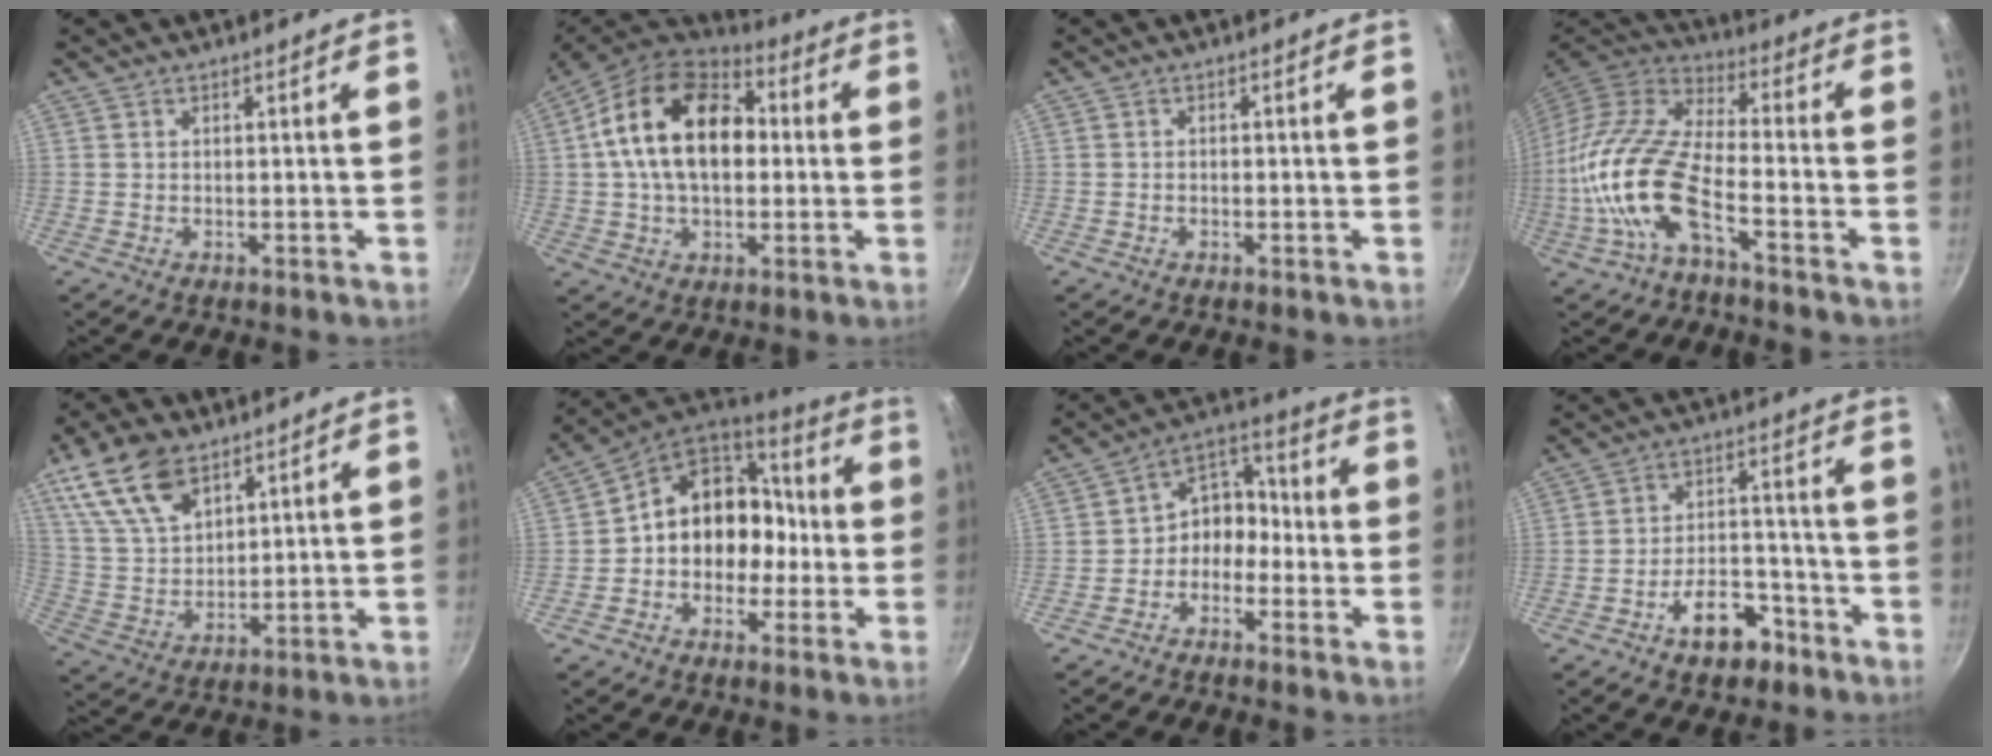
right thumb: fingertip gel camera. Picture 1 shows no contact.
{"total": 20.0, "force": [2.6, 13.0, 15.0], "torque": [-0.227, 0.026, 0.026]}
{"total": 0.6, "force": [-0.3, 0.4, 0.3], "torque": [-0.008, 0.004, -0.006]}
{"total": 16.8, "force": [-5.8, 6.7, 14.3], "torque": [-0.286, 0.039, -0.127]}
{"total": 14.3, "force": [8.3, 7.9, 8.5], "torque": [-0.145, -0.026, 0.171]}
{"total": 15.4, "force": [-1.7, 12.9, 8.3], "torque": [-0.077, 0.064, -0.038]}
{"total": 8.2, "force": [-2.6, 6.5, 4.3], "torque": [-0.024, 0.055, -0.063]}
{"total": 9.9, "force": [-6.0, 5.6, 5.5], "torque": [-0.053, 0.060, -0.088]}